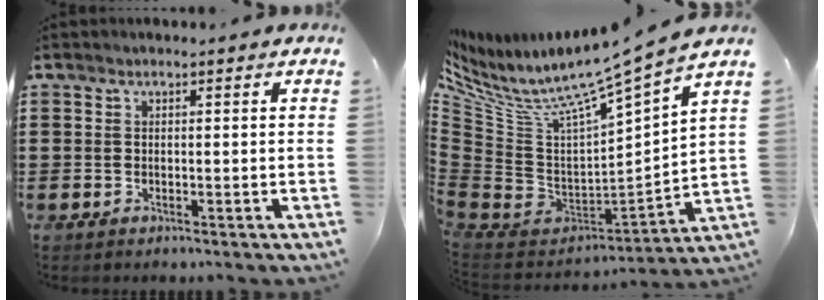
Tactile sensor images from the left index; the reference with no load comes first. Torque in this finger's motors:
{"motor_torque": [-0.01, 0.04, 0.11, 0.07]}